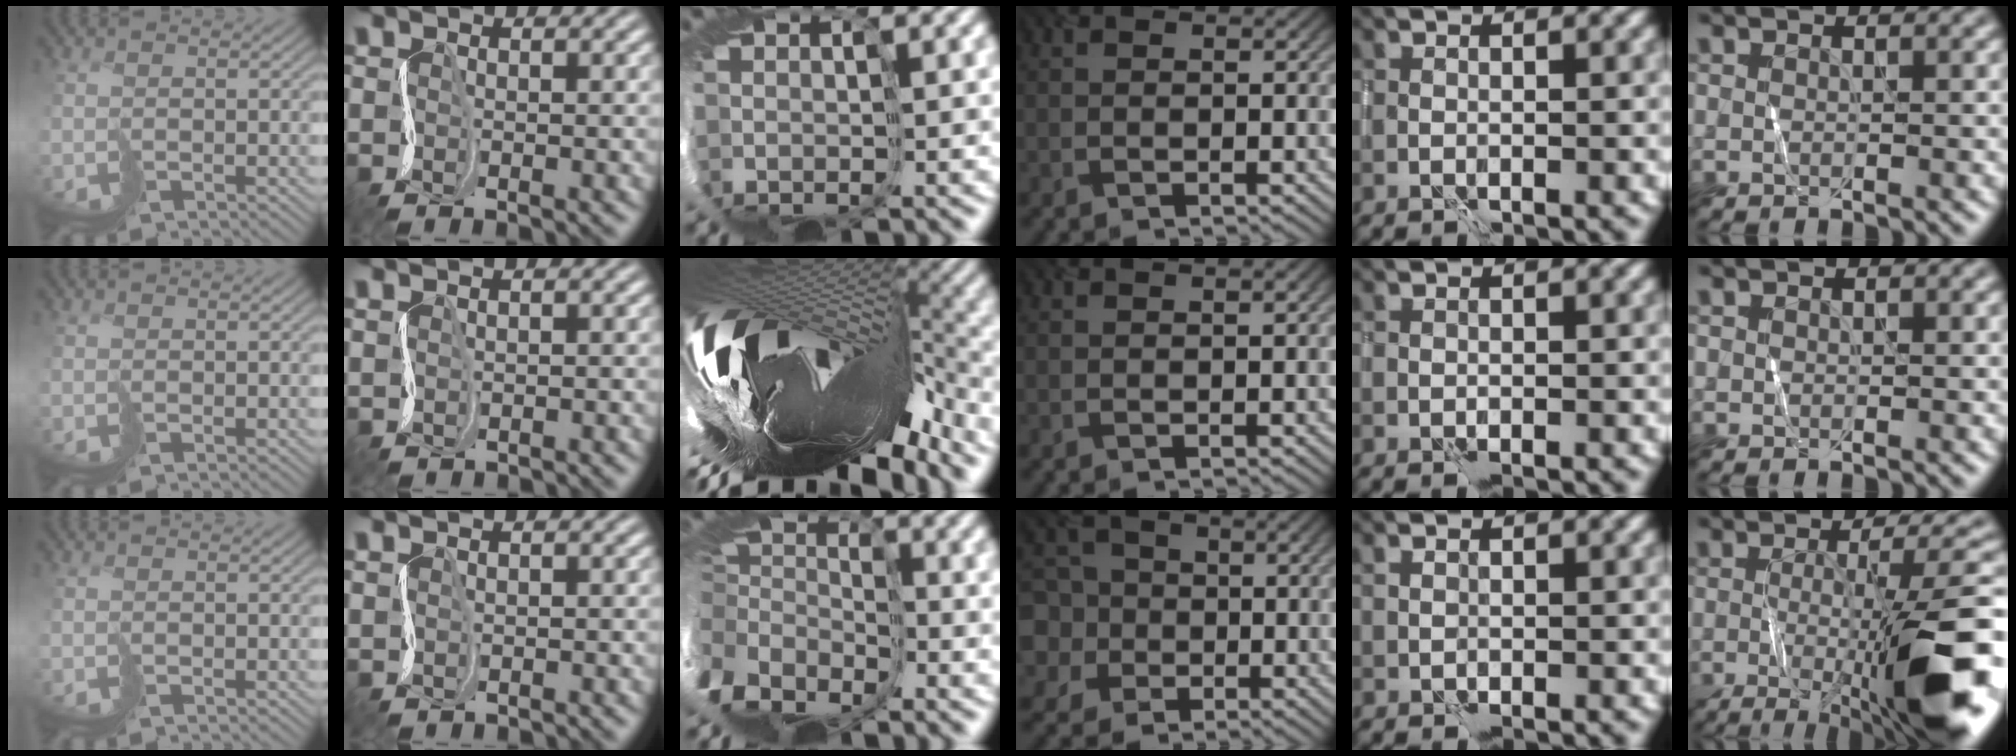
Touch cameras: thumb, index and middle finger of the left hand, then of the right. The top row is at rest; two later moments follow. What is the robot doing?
{"motion": "cut", "object": "tissue"}